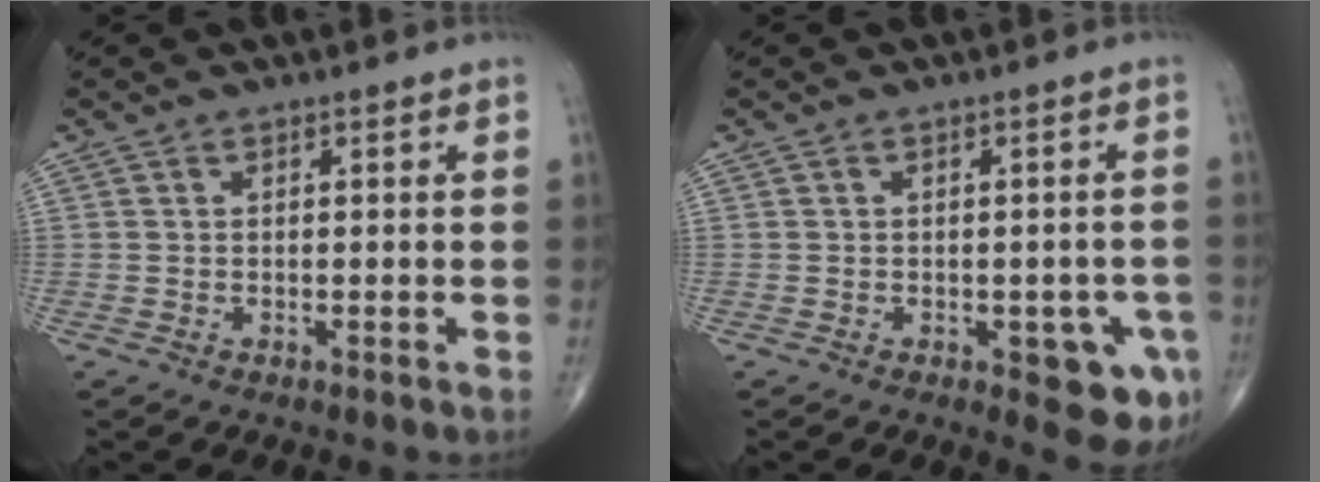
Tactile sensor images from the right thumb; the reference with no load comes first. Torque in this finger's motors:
{"motor_torque": [1.15, 0.92, 0.04, -0.14, 0.13]}